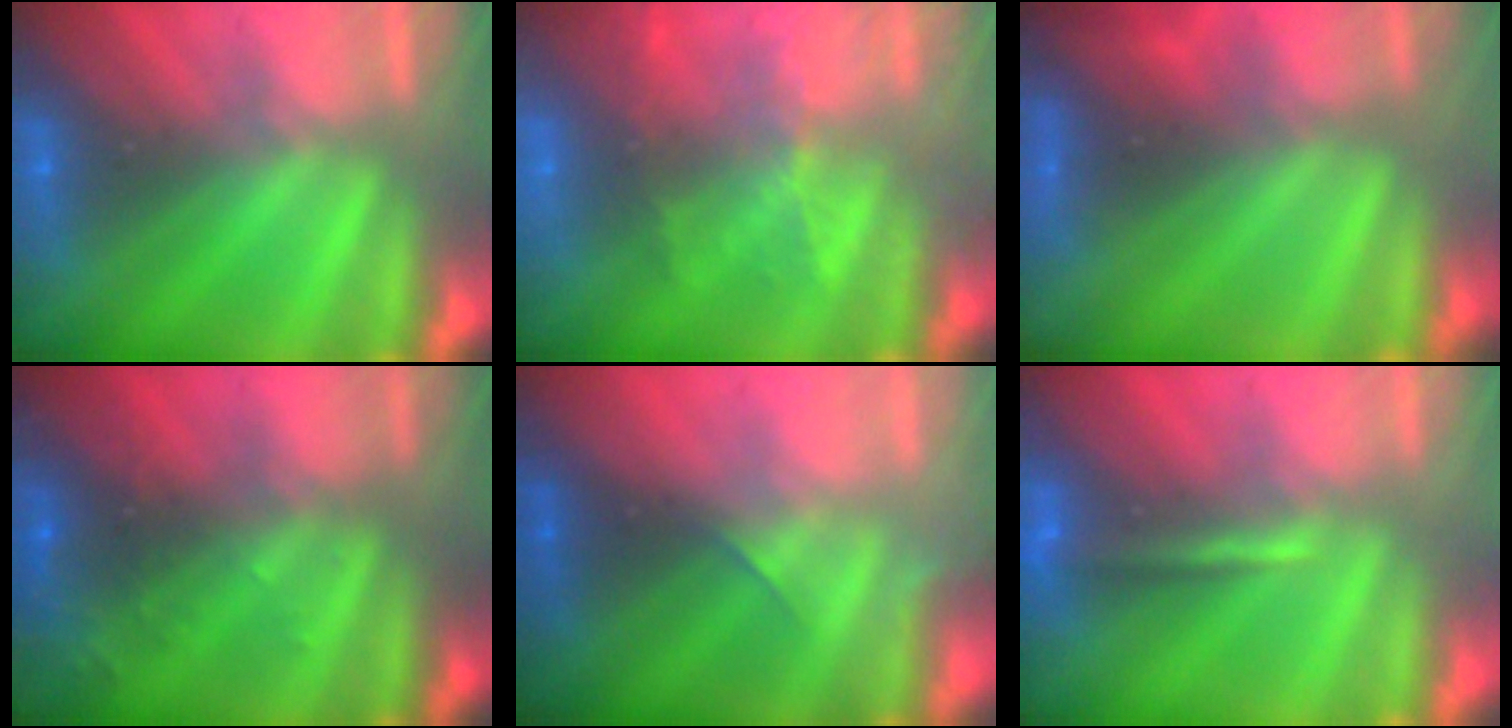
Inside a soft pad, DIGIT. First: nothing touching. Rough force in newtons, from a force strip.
{"total": 8.5}
{"total": 4.5}
{"total": 8.8}
{"total": 1.9}
{"total": 1.3}